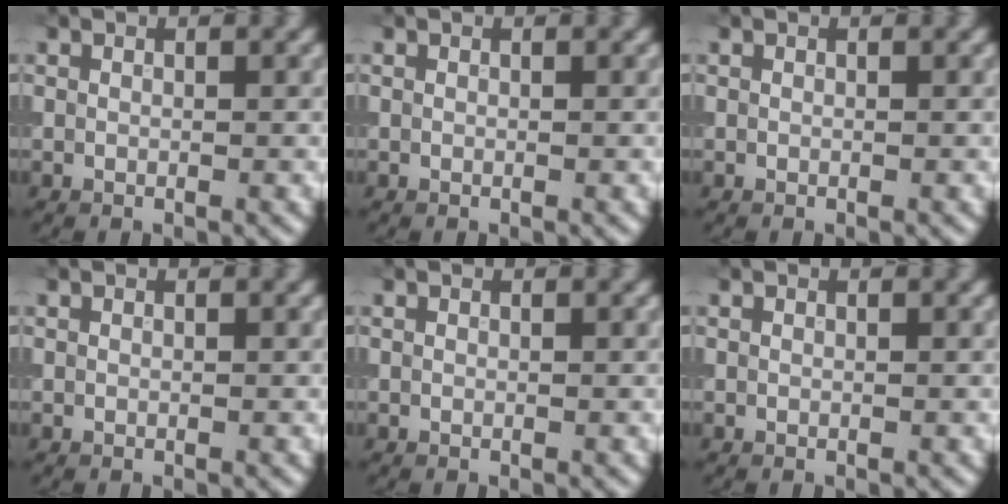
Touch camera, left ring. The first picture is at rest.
{"total": 0.0}
{"total": 0.0}
{"total": 0.0}
{"total": 0.0}
{"total": 0.0}